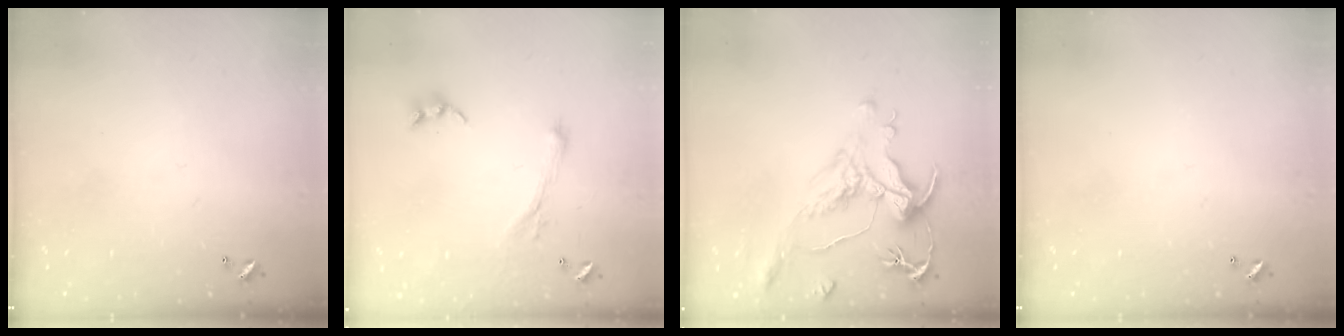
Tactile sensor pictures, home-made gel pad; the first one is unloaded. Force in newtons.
{"total": 0.9, "press": 0.4, "slide": 0.8}
{"total": 1.4, "press": 0.7, "slide": 1.2}
{"total": 0.0}